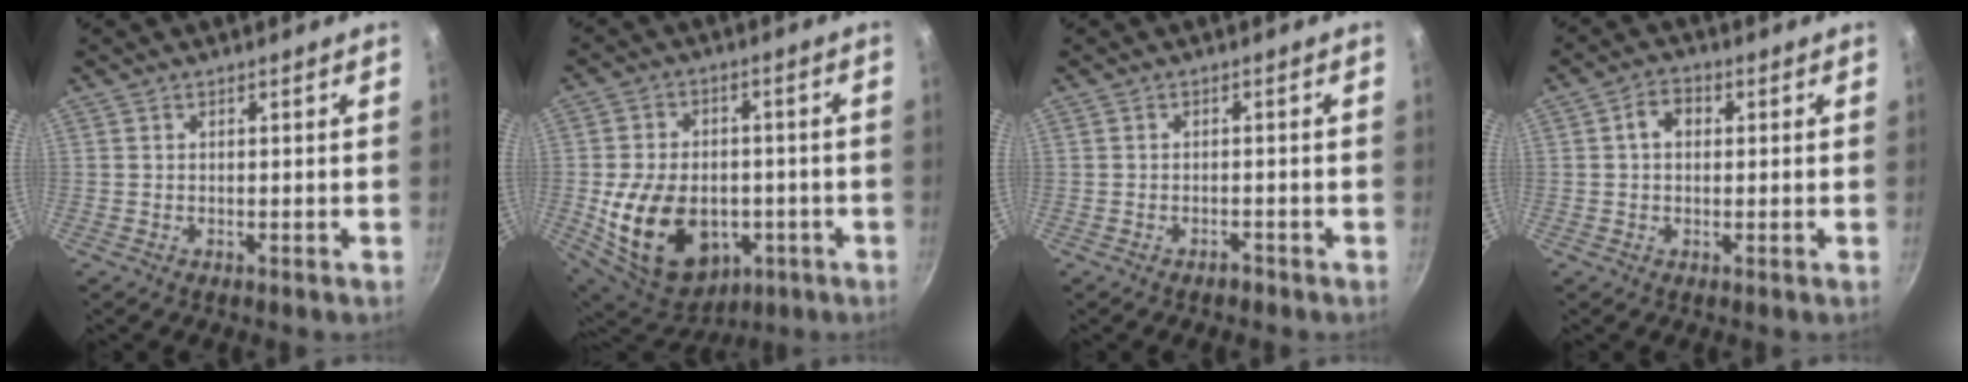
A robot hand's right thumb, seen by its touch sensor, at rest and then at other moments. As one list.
[{"total": 20.1, "force": [-4.2, 14.4, 13.4], "torque": [-0.221, 0.016, -0.047]}, {"total": 1.2, "force": [-1.0, 0.5, 0.3], "torque": [-0.002, 0.016, -0.012]}, {"total": 4.4, "force": [0.8, 3.2, 2.9], "torque": [-0.032, 0.012, 0.005]}]